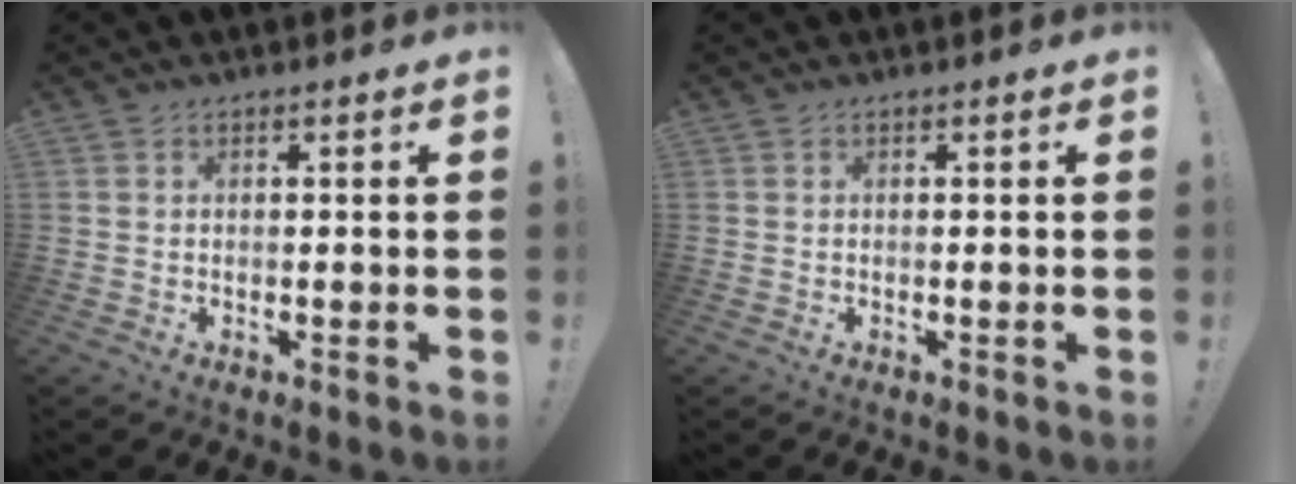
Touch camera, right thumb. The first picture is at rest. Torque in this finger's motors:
{"motor_torque": [-0.02, -0.09, 0.16, -0.02, -0.03]}